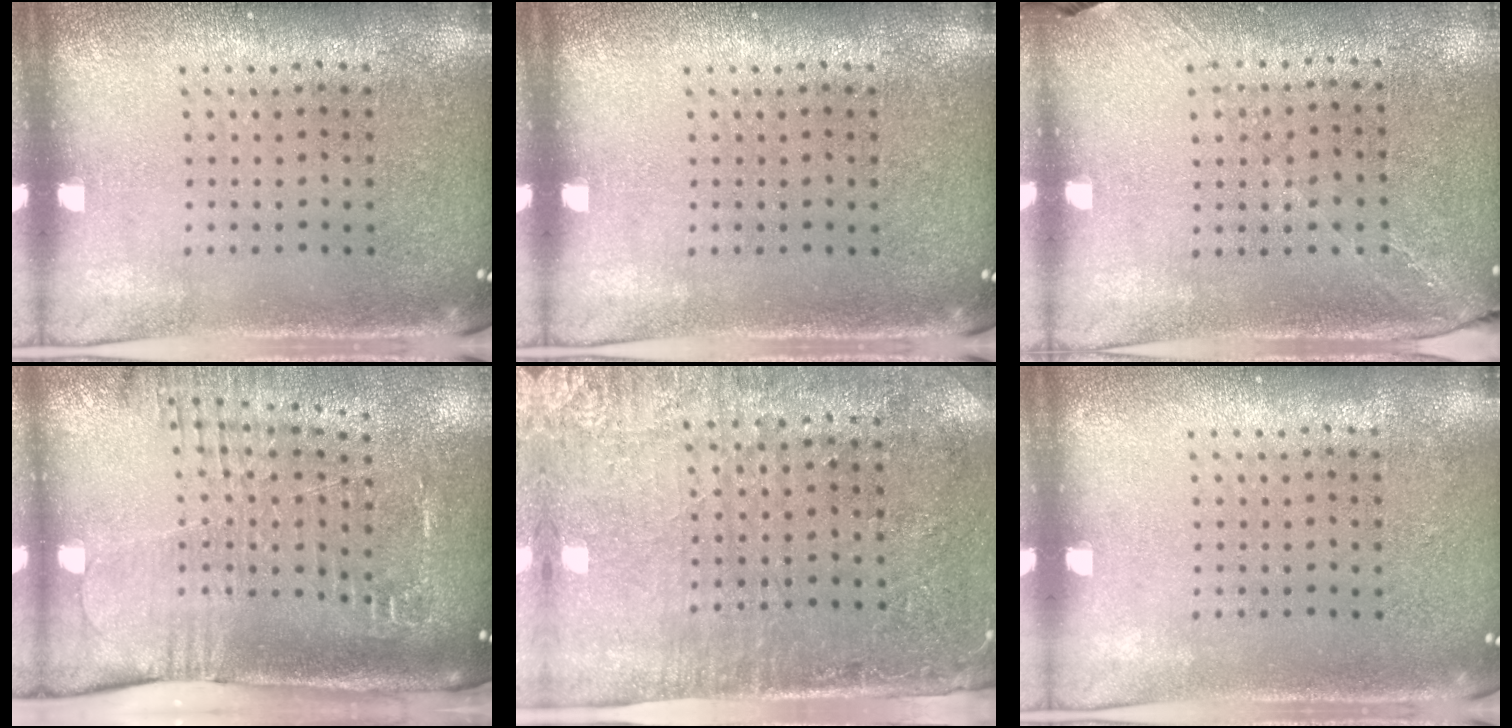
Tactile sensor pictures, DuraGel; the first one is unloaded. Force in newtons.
{"total": 0.0}
{"total": 1.3, "press": 1.0, "slide": 0.8}
{"total": 2.6, "press": 2.0, "slide": 1.6}
{"total": 2.9, "press": 2.5, "slide": 1.5}
{"total": 0.0}